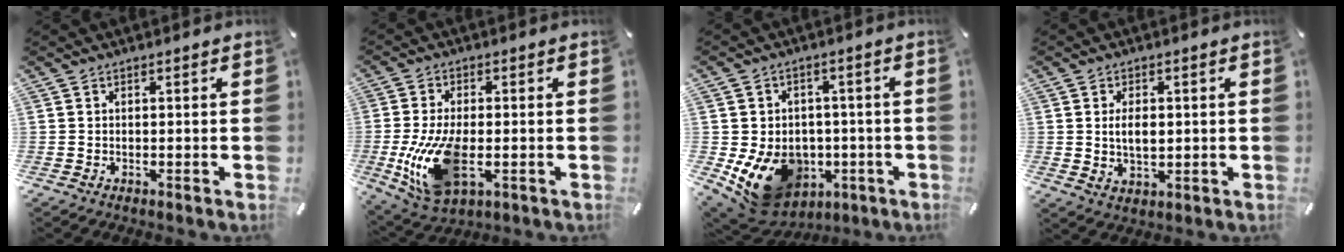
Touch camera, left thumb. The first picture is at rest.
{"total": 14.9, "force": [-2.5, 8.2, 12.2], "torque": [-0.254, -0.015, -0.037]}
{"total": 13.6, "force": [-3.9, 11.1, 6.8], "torque": [-0.141, 0.008, -0.061]}
{"total": 5.0, "force": [0.7, 3.2, 3.8], "torque": [-0.069, -0.002, 0.007]}